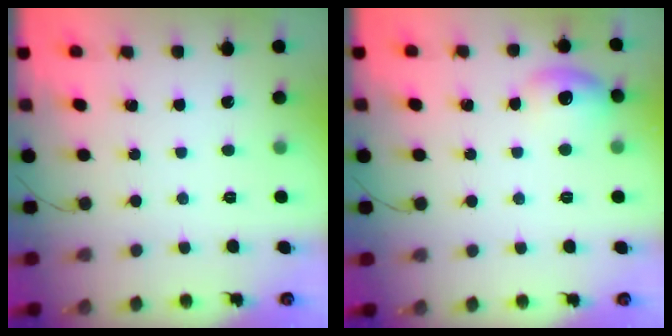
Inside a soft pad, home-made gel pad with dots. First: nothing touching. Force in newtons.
{"total": 9.2, "press": 8.2, "slide": 4.0}